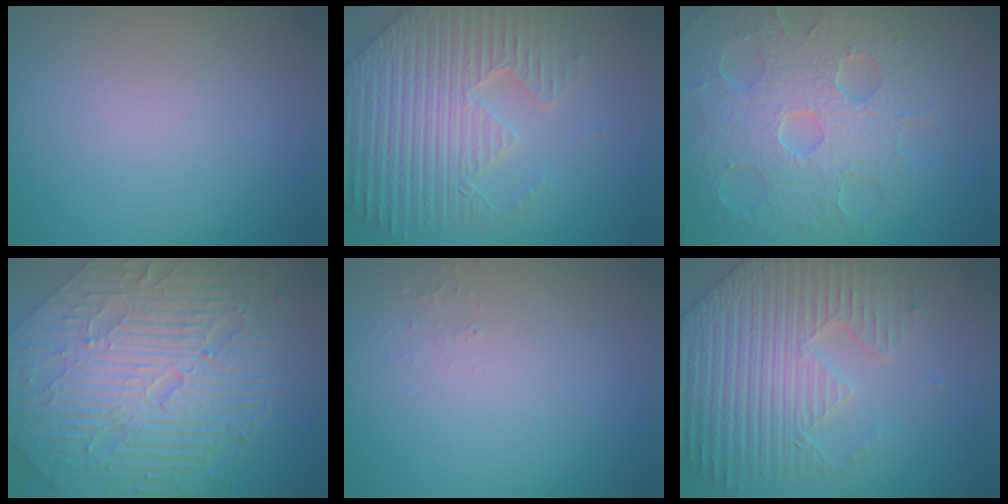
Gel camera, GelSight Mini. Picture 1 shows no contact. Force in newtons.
{"total": 8.5, "press": 6.1, "slide": 5.8}
{"total": 8.6, "press": 6.1, "slide": 6.1}
{"total": 11.2, "press": 7.3, "slide": 8.5}
{"total": 0.5, "press": 0.5, "slide": 0.1}
{"total": 6.7, "press": 5.7, "slide": 3.6}